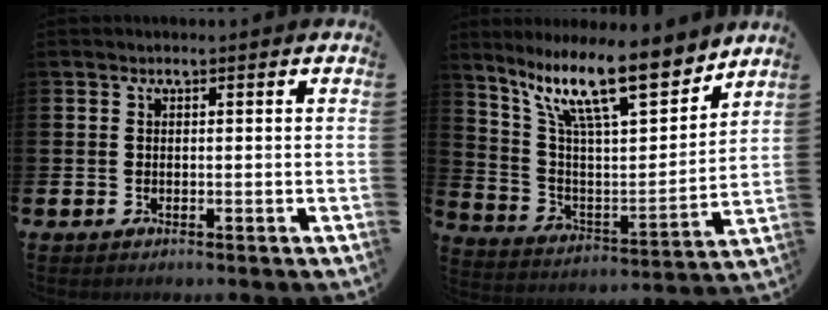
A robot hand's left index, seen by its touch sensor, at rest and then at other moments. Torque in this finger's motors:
{"motor_torque": [0.69, -1.39, 1.05, 0.21]}